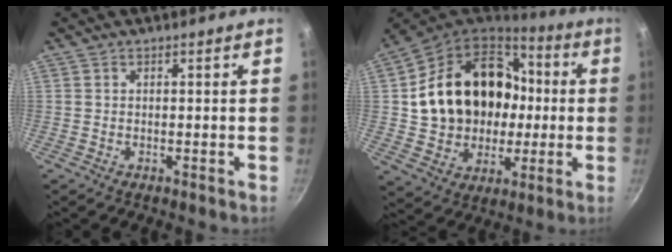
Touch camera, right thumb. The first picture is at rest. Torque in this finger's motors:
{"motor_torque": [-0.08, 2.12, 1.27, -1.05, 0.22]}